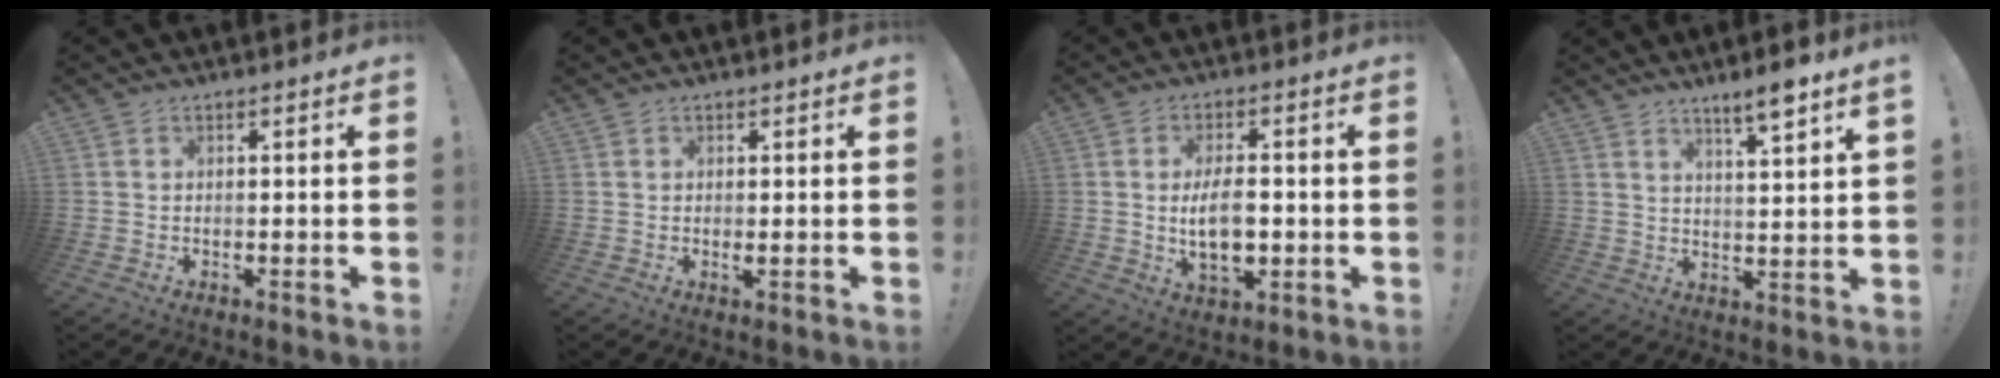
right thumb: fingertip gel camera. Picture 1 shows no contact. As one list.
[{"total": 0.8, "force": [0.3, 0.1, 0.7], "torque": [-0.006, -0.006, 0.004]}, {"total": 10.5, "force": [-1.0, 5.6, 8.8], "torque": [-0.150, -0.004, -0.018]}, {"total": 6.3, "force": [4.7, -0.4, 4.3], "torque": [-0.063, -0.032, 0.075]}]